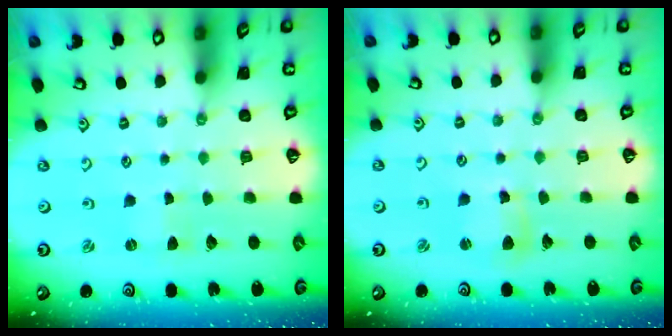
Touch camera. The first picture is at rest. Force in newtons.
{"total": 4.6, "press": 4.5, "slide": 0.5}